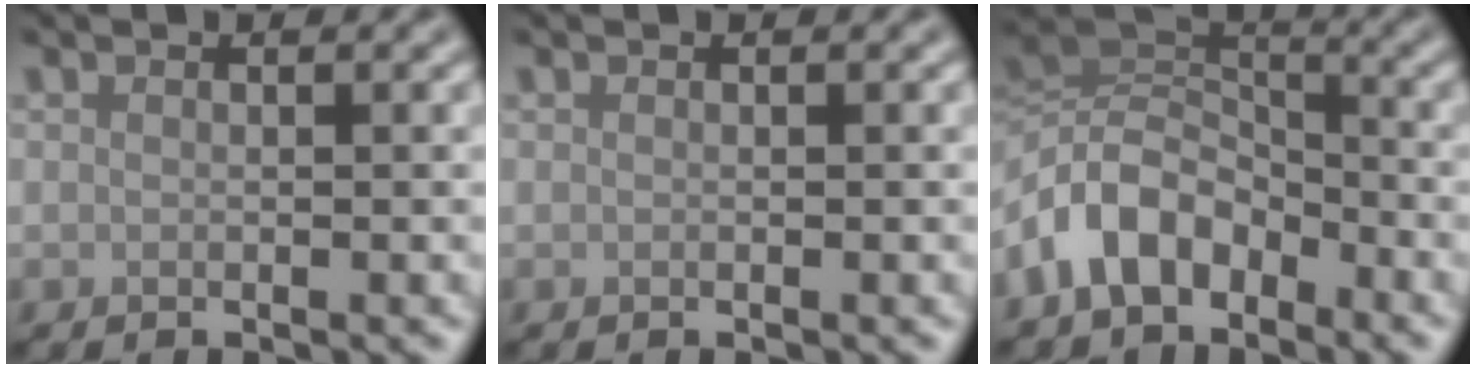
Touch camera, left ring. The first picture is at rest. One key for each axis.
{"total": 0.0}
{"total": 6.7, "fx": -3.6, "fy": 4.2, "fz": 3.8, "tx": -0.071, "ty": 0.009, "tz": -0.084}